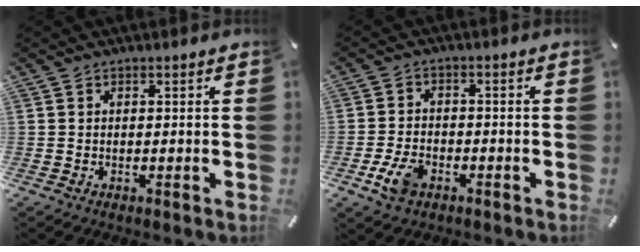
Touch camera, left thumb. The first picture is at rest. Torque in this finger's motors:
{"motor_torque": [-0.09, 1.42, 0.25, 0.20, 0.04]}